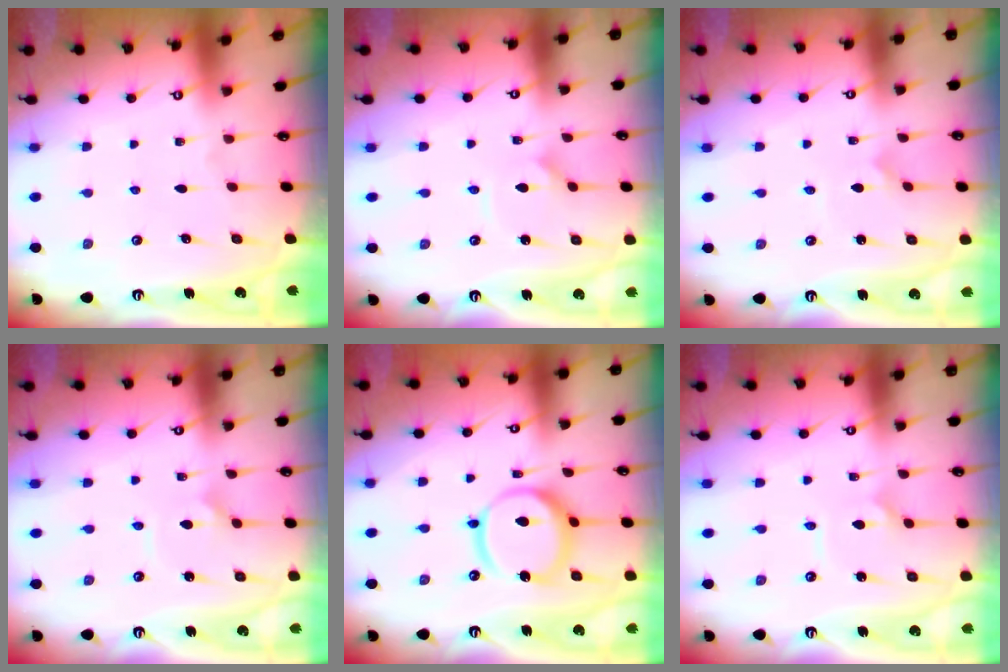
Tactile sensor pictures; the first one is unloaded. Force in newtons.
{"total": 2.9, "press": 2.9, "slide": 0.1}
{"total": 1.6, "press": 1.6, "slide": 0.1}
{"total": 1.8, "press": 1.8, "slide": 0.1}
{"total": 14.3, "press": 14.2, "slide": 1.6}
{"total": 2.1, "press": 2.1, "slide": 0.1}